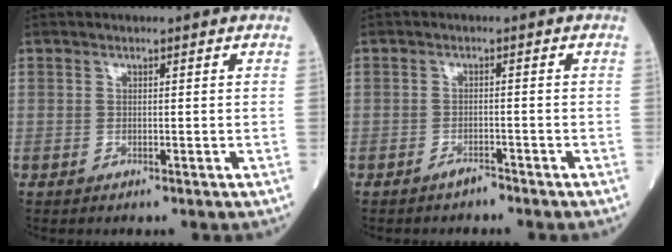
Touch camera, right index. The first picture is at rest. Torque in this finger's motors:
{"motor_torque": [0.26, -0.13, 0.10, 0.02]}